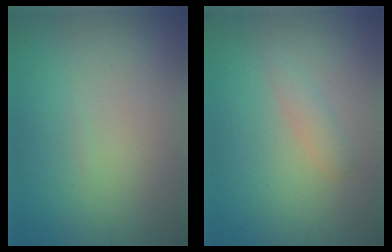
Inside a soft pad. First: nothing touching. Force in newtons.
{"total": 1.3, "press": 1.3, "slide": 0.1}